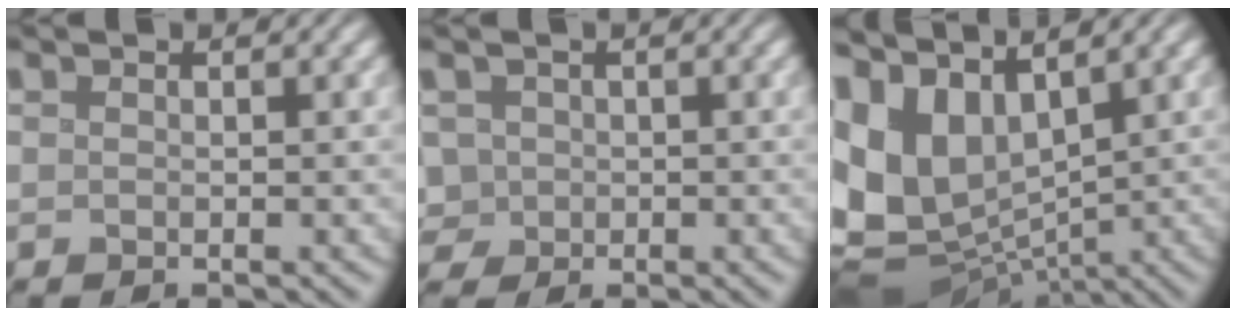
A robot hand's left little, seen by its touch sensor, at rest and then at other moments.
{"total": 3.4, "force": [-0.1, 3.1, 1.4], "torque": [-0.032, 0.014, -0.012]}
{"total": 11.0, "force": [2.0, 7.3, 8.0], "torque": [-0.197, -0.001, 0.051]}